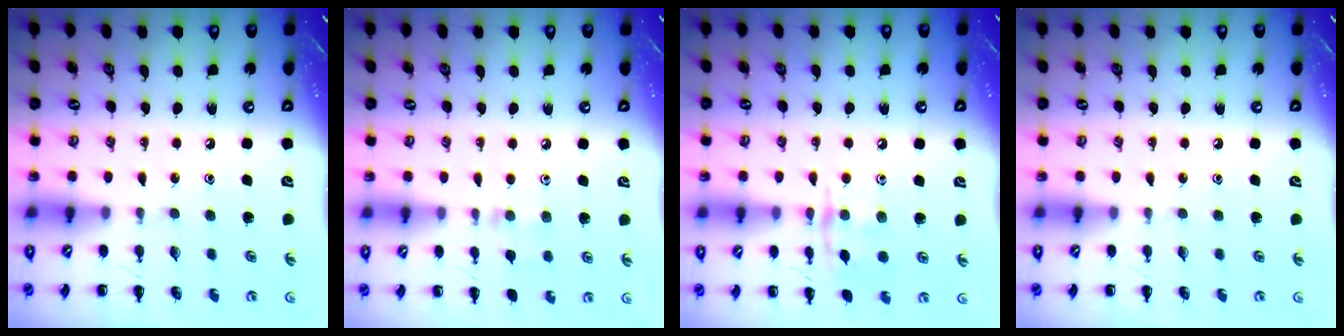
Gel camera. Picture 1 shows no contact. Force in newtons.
{"total": 6.7, "press": 6.4, "slide": 1.8}
{"total": 9.8, "press": 9.8, "slide": 0.7}
{"total": 0.0}